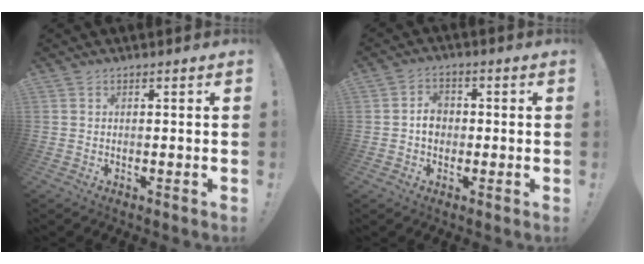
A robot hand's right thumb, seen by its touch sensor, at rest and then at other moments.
{"total": 5.2, "force": [-0.5, 4.3, 2.8], "torque": [-0.036, 0.010, -0.010]}